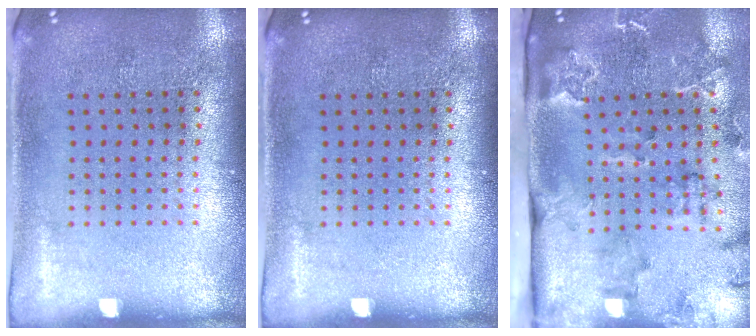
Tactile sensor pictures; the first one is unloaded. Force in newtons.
{"total": 0.0}
{"total": 2.5, "press": 2.3, "slide": 0.9}